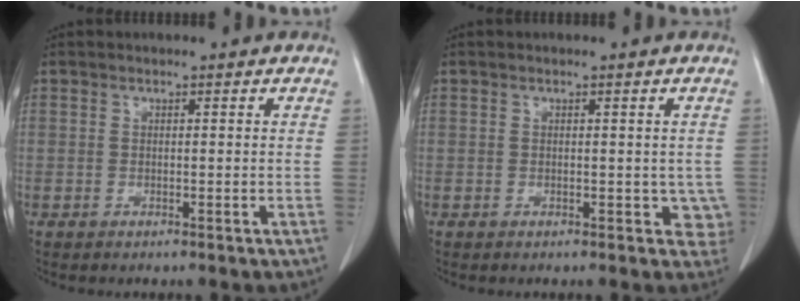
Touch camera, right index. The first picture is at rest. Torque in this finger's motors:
{"motor_torque": [0.00, 0.06, 0.01, 0.01]}